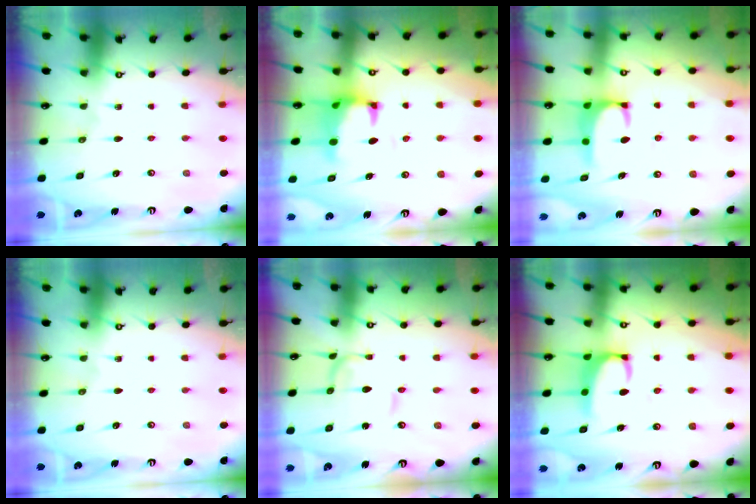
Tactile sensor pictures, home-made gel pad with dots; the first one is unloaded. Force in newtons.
{"total": 1.2, "press": 0.5, "slide": 1.0}
{"total": 1.4, "press": 1.3, "slide": 0.5}
{"total": 0.0}
{"total": 1.3, "press": 1.3, "slide": 0.1}
{"total": 2.5, "press": 2.4, "slide": 0.8}